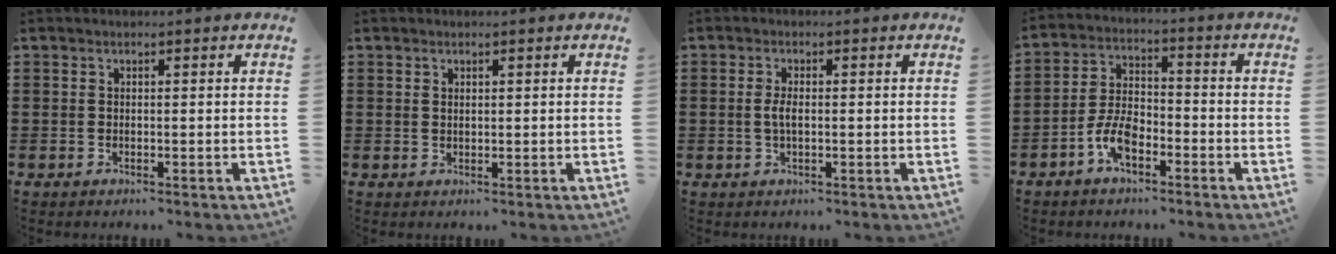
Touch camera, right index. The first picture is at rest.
{"total": 0.7, "force": [0.4, 0.5, 0.4], "torque": [-0.008, 0.003, 0.008]}
{"total": 2.4, "force": [-0.2, 0.8, 2.2], "torque": [-0.050, -0.002, -0.006]}
{"total": 6.6, "force": [-3.4, 3.2, 4.7], "torque": [-0.111, 0.005, -0.070]}